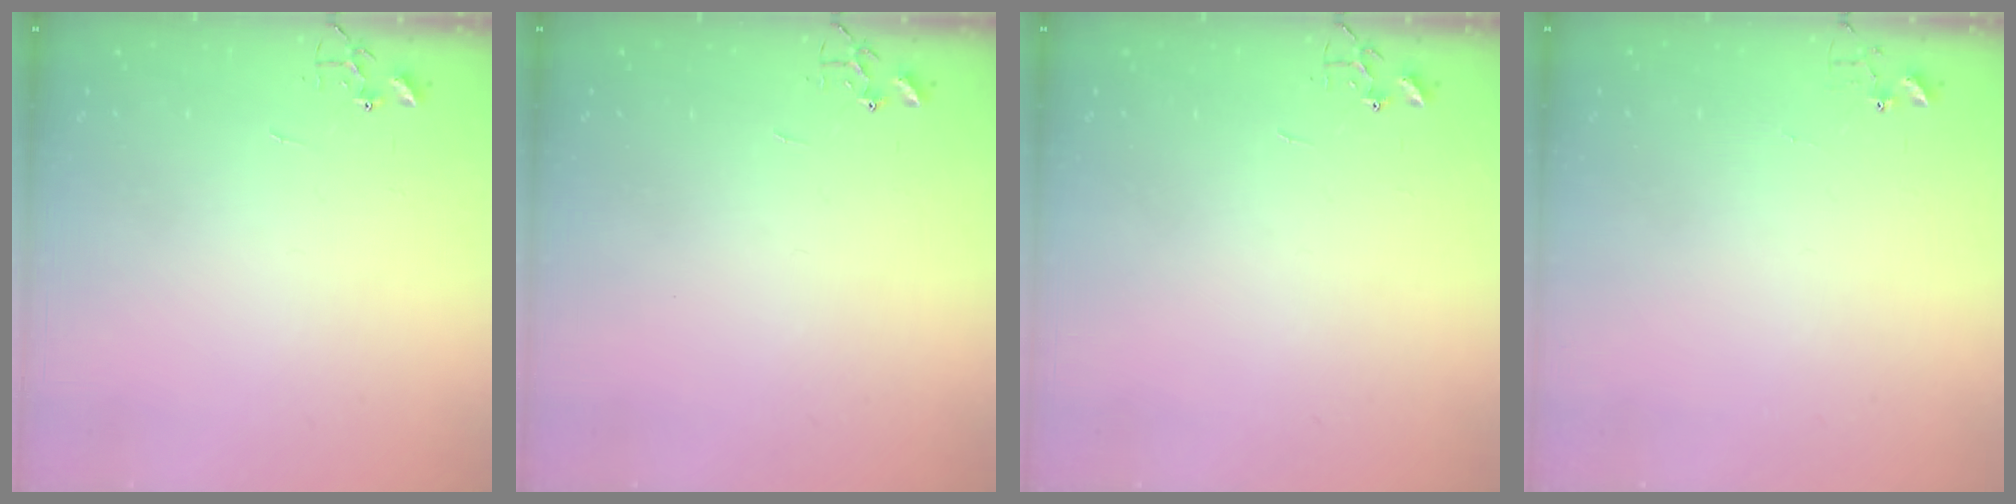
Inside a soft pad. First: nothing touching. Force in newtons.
{"total": 0.0}
{"total": 0.0}
{"total": 3.9, "press": 3.9, "slide": 0.3}